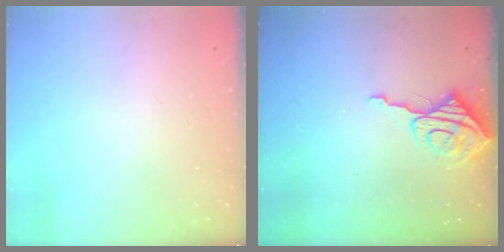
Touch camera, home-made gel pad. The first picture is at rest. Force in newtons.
{"total": 8.1, "press": 8.1, "slide": 0.6}